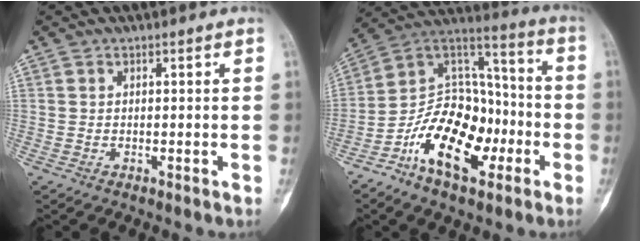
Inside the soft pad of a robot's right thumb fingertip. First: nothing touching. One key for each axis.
{"total": 19.9, "fx": -7.6, "fy": 11.8, "fz": 14.0, "tx": -0.201, "ty": 0.071, "tz": -0.134}